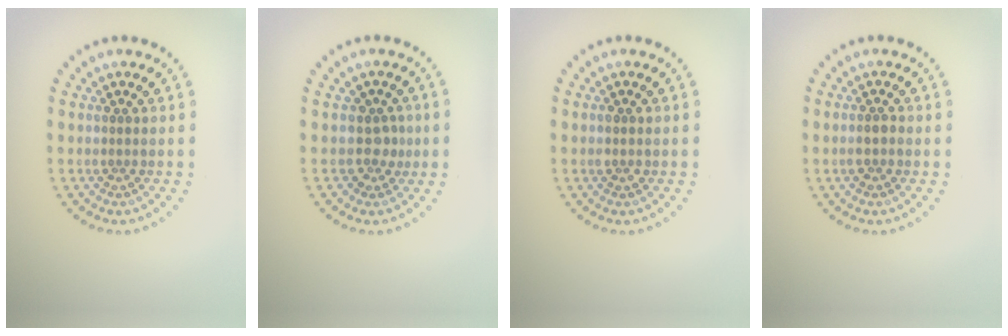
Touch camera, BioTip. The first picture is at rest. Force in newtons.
{"total": 1.8, "press": 1.3, "slide": 1.3}
{"total": 1.2, "press": 1.2, "slide": 0.1}
{"total": 1.5, "press": 1.3, "slide": 0.6}